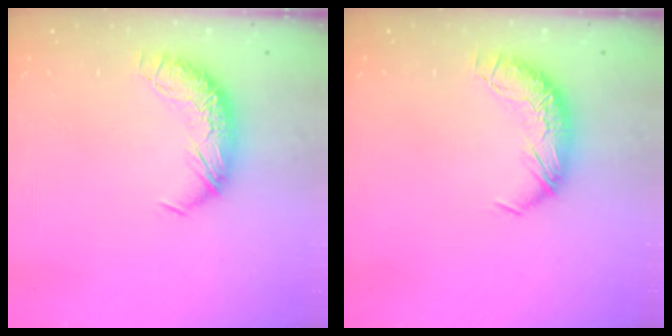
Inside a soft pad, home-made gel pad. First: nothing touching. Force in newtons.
{"total": 0.0}